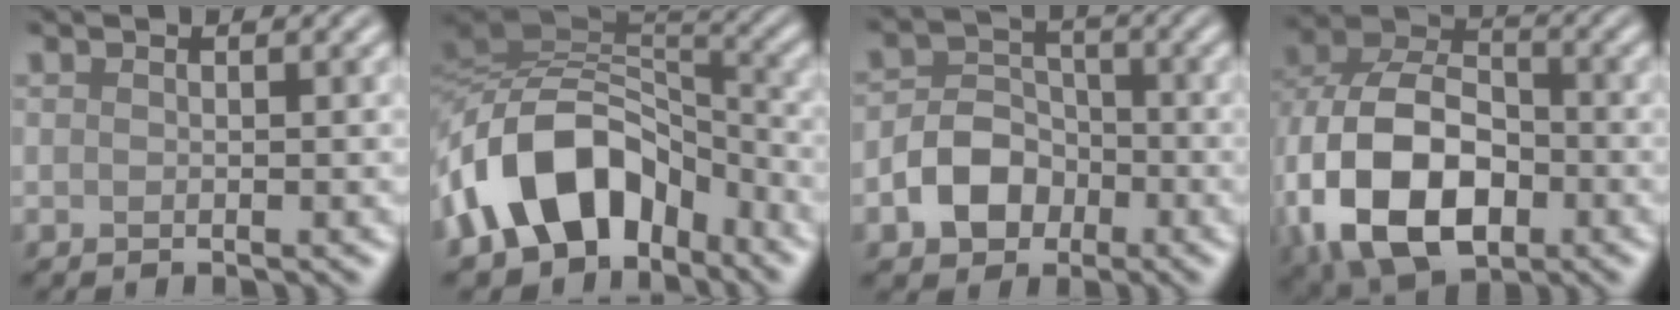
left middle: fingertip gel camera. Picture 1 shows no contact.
{"total": 11.7, "force": [-5.6, 7.7, 6.9], "torque": [-0.120, 0.019, -0.115]}
{"total": 4.5, "force": [-1.8, 3.5, 2.2], "torque": [-0.035, 0.001, -0.035]}
{"total": 14.2, "force": [-4.4, 9.1, 9.9], "torque": [-0.213, -0.024, -0.086]}